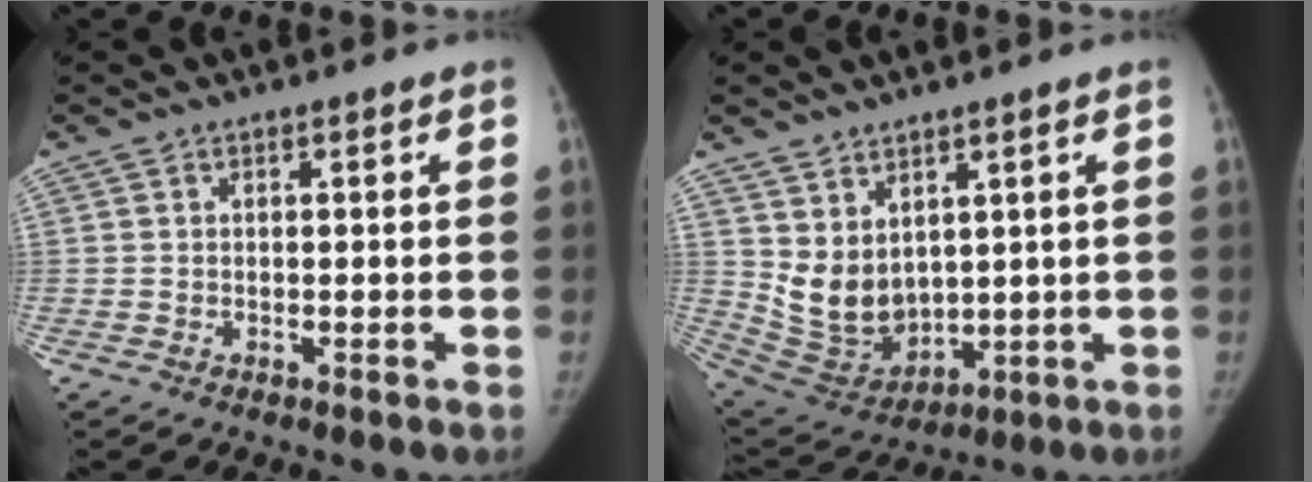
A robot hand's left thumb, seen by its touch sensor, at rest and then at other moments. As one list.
[{"total": 10.3, "force": [3.6, 7.1, 6.5], "torque": [-0.089, -0.034, 0.100]}]